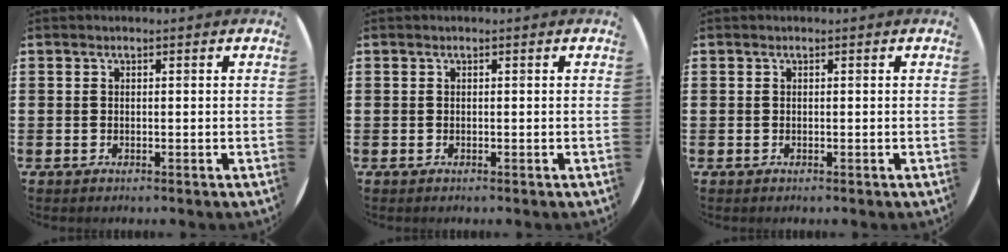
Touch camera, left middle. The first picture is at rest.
{"total": 0.0}
{"total": 0.0}